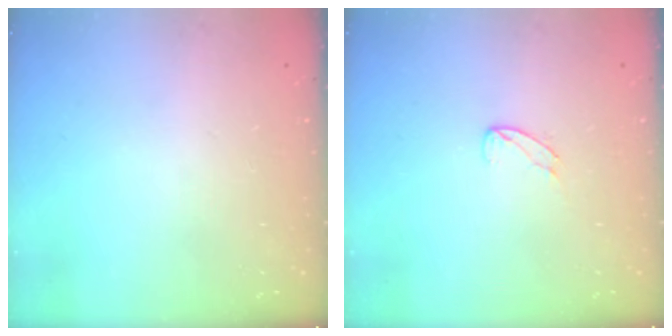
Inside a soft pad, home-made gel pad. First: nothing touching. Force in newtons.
{"total": 4.3, "press": 4.3, "slide": 0.3}